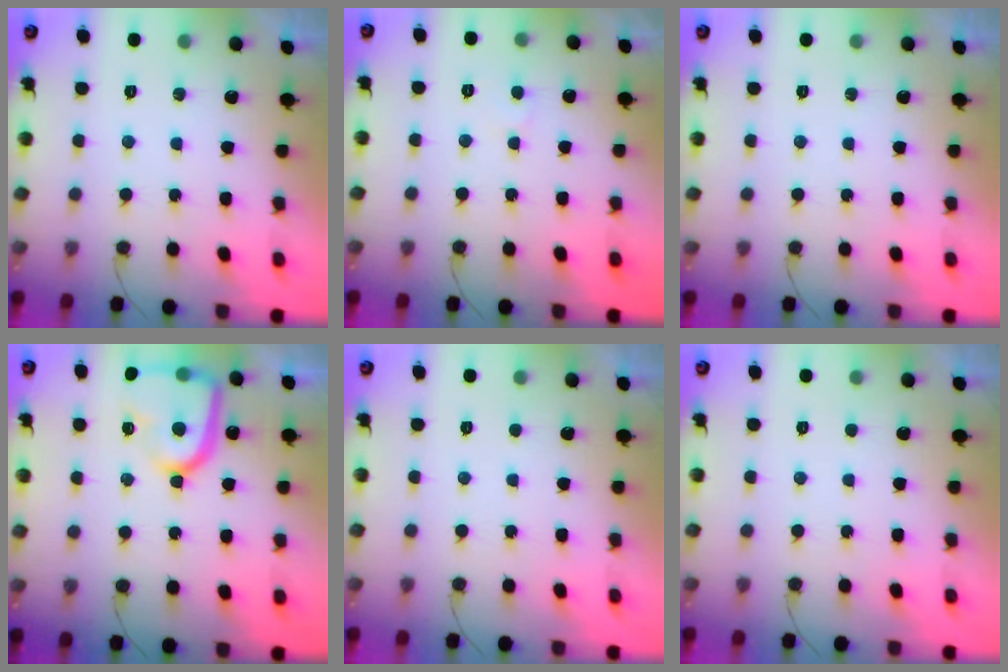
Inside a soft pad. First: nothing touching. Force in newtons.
{"total": 3.9, "press": 3.9, "slide": 0.4}
{"total": 0.0}
{"total": 17.7, "press": 17.6, "slide": 1.5}
{"total": 1.6, "press": 1.6, "slide": 0.2}
{"total": 1.6, "press": 1.6, "slide": 0.2}